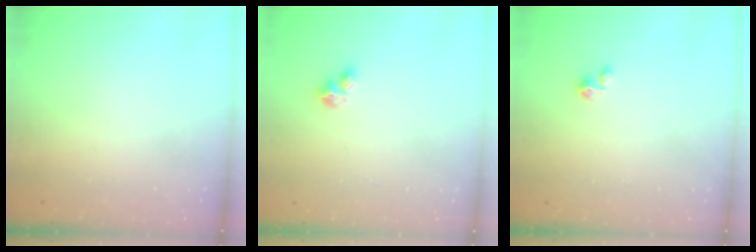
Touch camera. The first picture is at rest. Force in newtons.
{"total": 2.8, "press": 2.8, "slide": 0.2}
{"total": 1.8, "press": 1.8, "slide": 0.1}